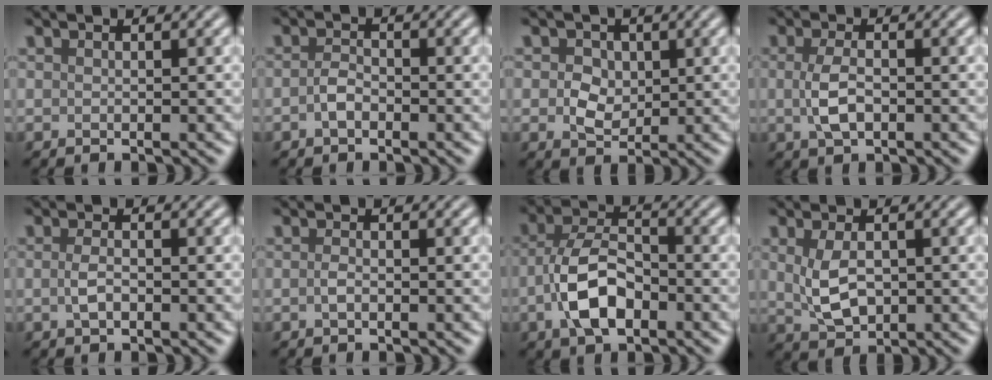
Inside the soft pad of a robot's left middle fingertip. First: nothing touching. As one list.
[{"total": 1.5, "force": [-0.7, 0.8, 1.1], "torque": [-0.024, 0.002, -0.017]}, {"total": 2.7, "force": [0.2, 2.2, 1.5], "torque": [-0.027, -0.003, 0.001]}, {"total": 2.9, "force": [-0.2, 1.4, 2.5], "torque": [-0.058, -0.003, -0.005]}, {"total": 1.5, "force": [-0.4, 0.7, 1.3], "torque": [-0.030, 0.000, -0.010]}, {"total": 0.8, "force": [-0.3, 0.3, 0.7], "torque": [-0.017, 0.000, -0.007]}, {"total": 6.1, "force": [-1.9, 3.4, 4.8], "torque": [-0.097, 0.001, -0.041]}, {"total": 3.5, "force": [0.3, 2.1, 2.8], "torque": [-0.067, -0.003, 0.011]}]